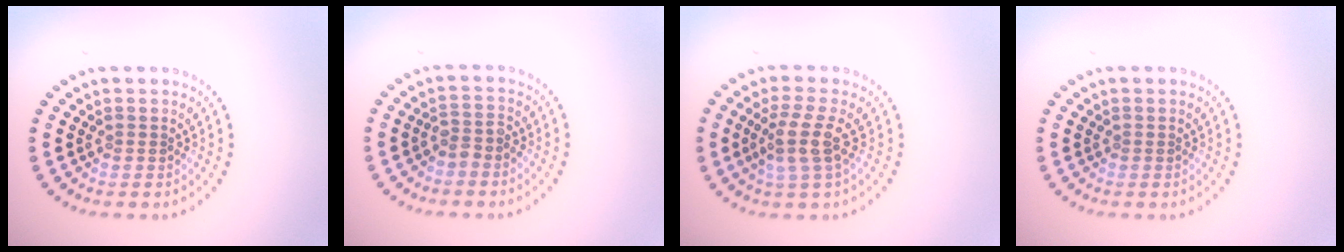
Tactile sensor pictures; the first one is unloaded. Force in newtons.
{"total": 1.5, "press": 1.2, "slide": 1.0}
{"total": 2.9, "press": 2.4, "slide": 1.7}
{"total": 0.0}